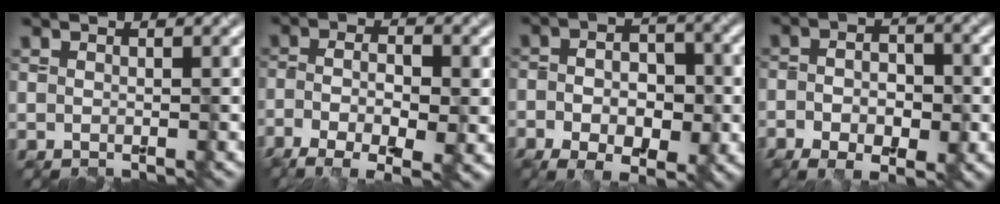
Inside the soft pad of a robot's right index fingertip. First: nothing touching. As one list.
[{"total": 7.1, "force": [-3.2, 2.1, 6.0], "torque": [-0.108, -0.006, -0.044]}, {"total": 6.8, "force": [-2.9, 3.6, 4.9], "torque": [-0.082, 0.001, -0.043]}, {"total": 5.5, "force": [-2.4, 2.7, 4.2], "torque": [-0.073, 0.000, -0.033]}]